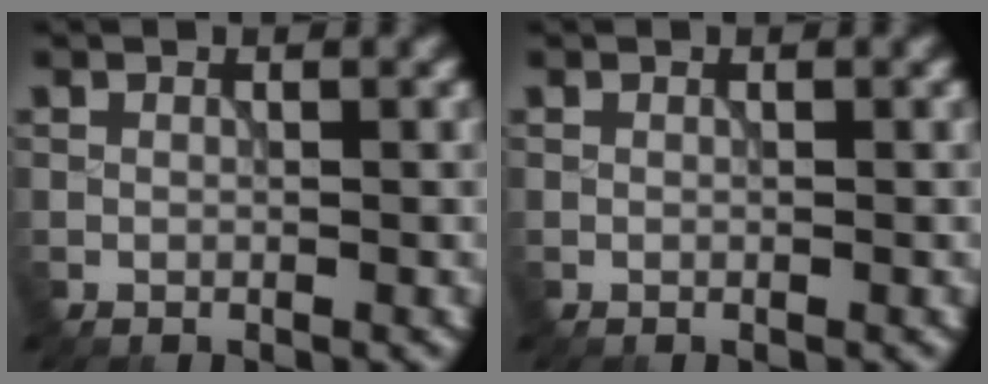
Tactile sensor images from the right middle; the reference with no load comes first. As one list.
[{"total": 0.0}]